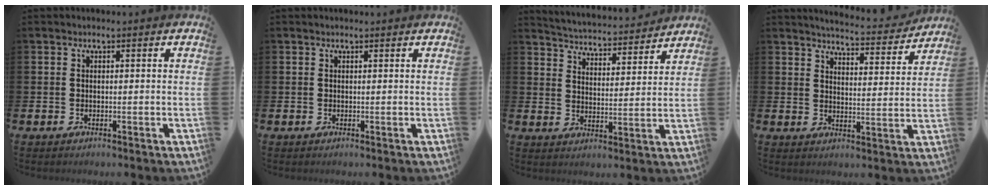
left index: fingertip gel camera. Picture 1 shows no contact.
{"total": 0.0}
{"total": 4.7, "force": [4.6, 0.7, 0.2], "torque": [-0.022, -0.043, 0.076]}
{"total": 5.1, "force": [5.0, 0.2, 0.6], "torque": [-0.018, -0.042, 0.082]}